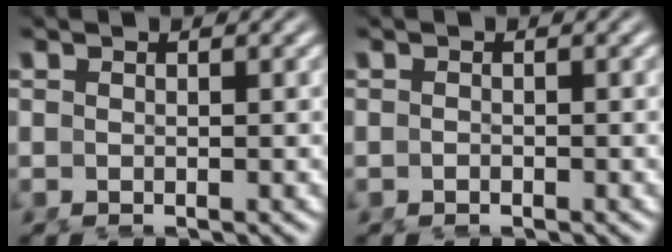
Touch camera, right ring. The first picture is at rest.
{"total": 0.7, "force": [-0.6, -0.5, -0.1], "torque": [0.000, -0.008, -0.006]}